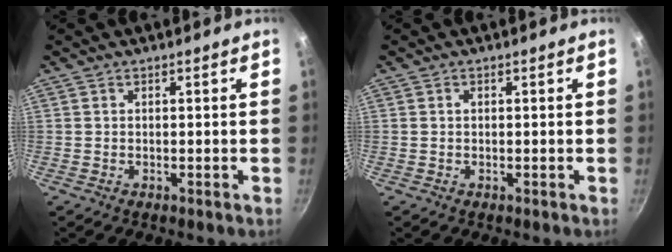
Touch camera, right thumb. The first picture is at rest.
{"total": 0.7, "force": [0.1, 0.6, 0.4], "torque": [-0.007, 0.003, 0.002]}